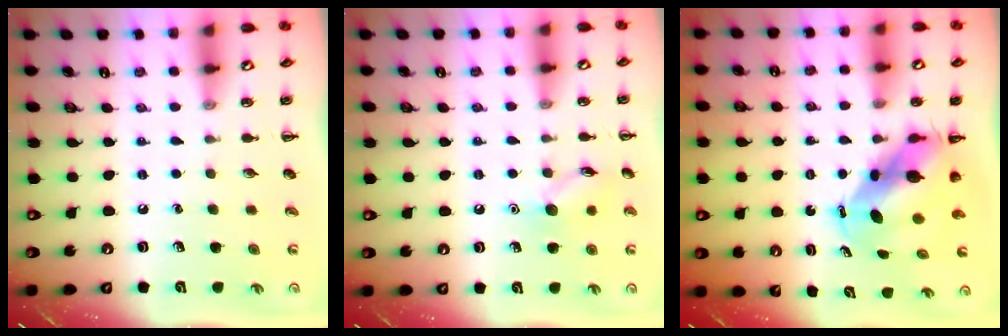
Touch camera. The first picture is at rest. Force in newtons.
{"total": 8.8, "press": 8.8, "slide": 1.1}
{"total": 6.9, "press": 6.7, "slide": 1.9}